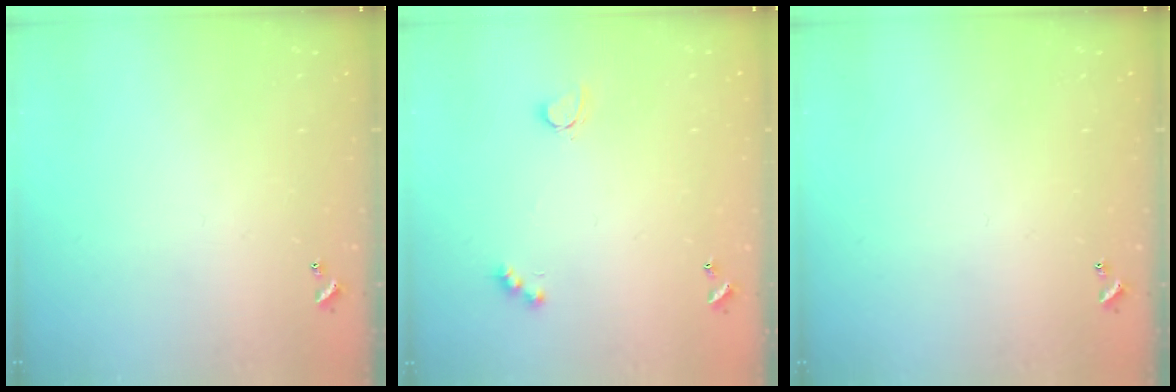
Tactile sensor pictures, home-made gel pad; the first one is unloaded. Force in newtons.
{"total": 2.9, "press": 2.9, "slide": 0.5}
{"total": 0.0}